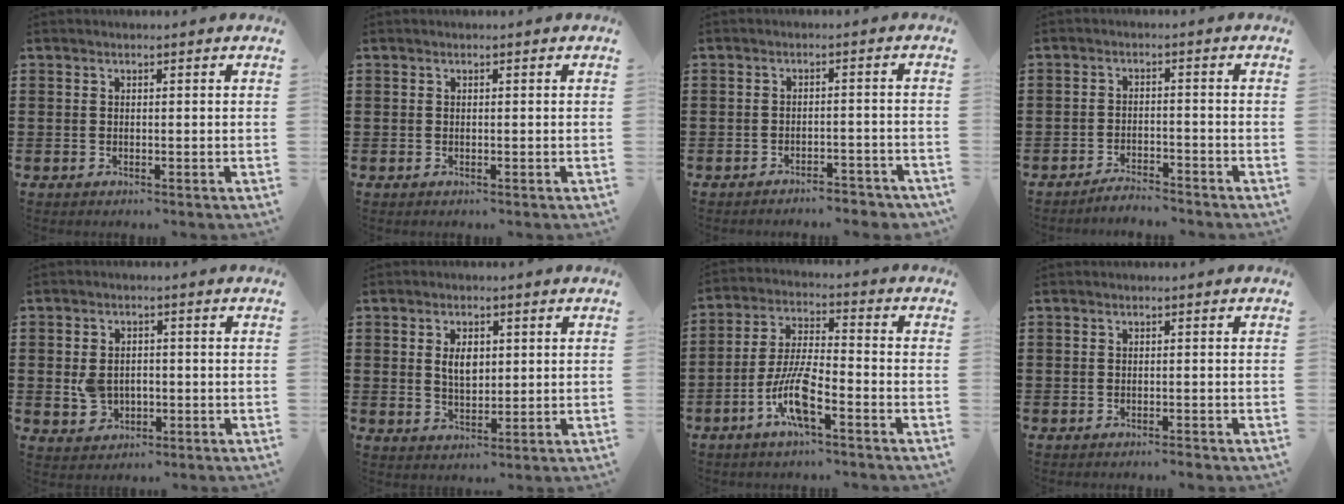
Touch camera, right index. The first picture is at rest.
{"total": 0.0}
{"total": 2.9, "force": [-2.9, 0.1, 0.4], "torque": [-0.012, 0.000, -0.060]}
{"total": 3.0, "force": [-3.0, 0.0, 0.2], "torque": [-0.008, 0.002, -0.060]}
{"total": 3.6, "force": [-0.3, 2.9, 2.2], "torque": [-0.055, 0.005, -0.009]}
{"total": 4.0, "force": [0.8, 2.3, 3.1], "torque": [-0.060, 0.007, 0.012]}
{"total": 9.0, "force": [-4.6, 2.1, 7.5], "torque": [-0.174, -0.009, -0.092]}
{"total": 0.8, "force": [-0.8, -0.1, 0.3], "torque": [-0.008, -0.003, -0.015]}